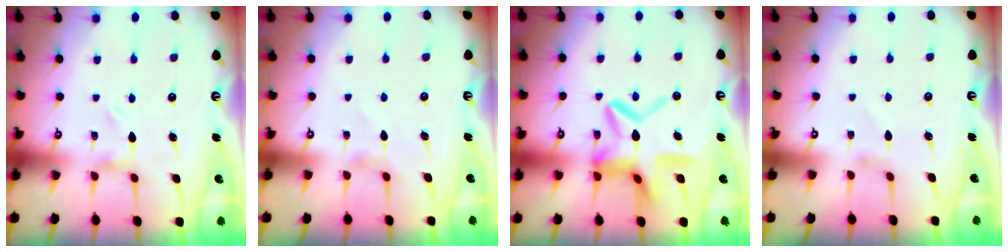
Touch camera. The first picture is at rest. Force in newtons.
{"total": 2.9, "press": 2.9, "slide": 0.4}
{"total": 13.7, "press": 13.6, "slide": 1.6}
{"total": 0.0}